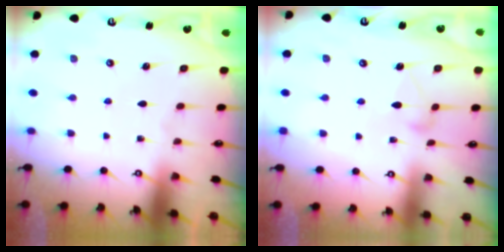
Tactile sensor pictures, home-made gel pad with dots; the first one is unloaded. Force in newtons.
{"total": 7.0, "press": 7.0, "slide": 0.4}